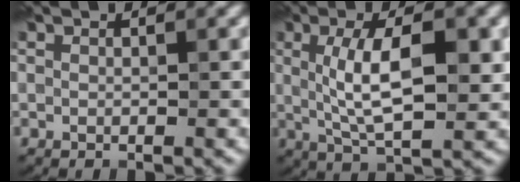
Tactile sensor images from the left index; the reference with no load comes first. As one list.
[{"total": 6.7, "force": [1.0, 2.1, 6.3], "torque": [-0.112, 0.002, 0.014]}]